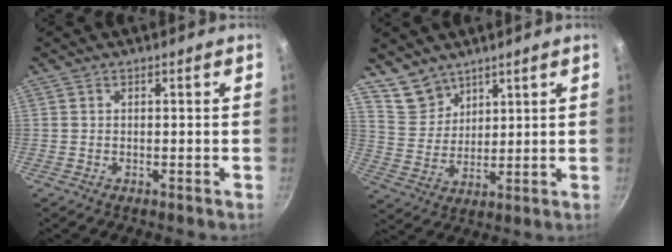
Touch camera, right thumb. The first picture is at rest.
{"total": 7.3, "force": [5.8, 4.3, 1.4], "torque": [-0.007, -0.024, 0.121]}